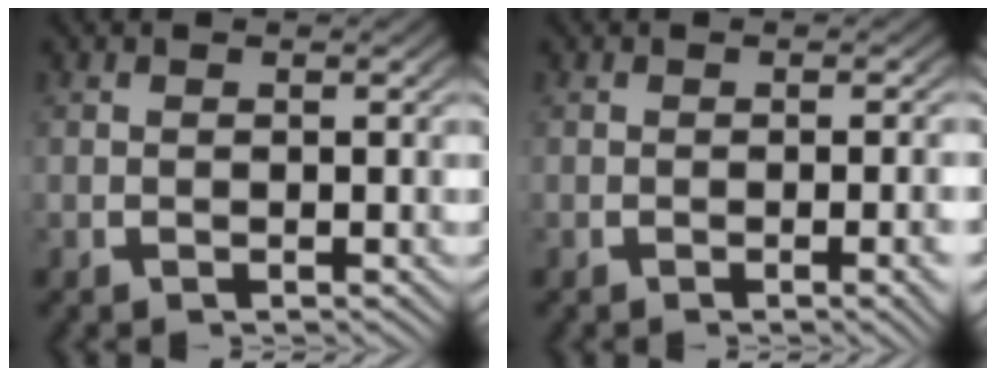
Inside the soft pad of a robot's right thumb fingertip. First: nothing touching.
{"total": 1.6, "force": [-0.5, 0.0, 1.6], "torque": [-0.020, 0.006, -0.008]}